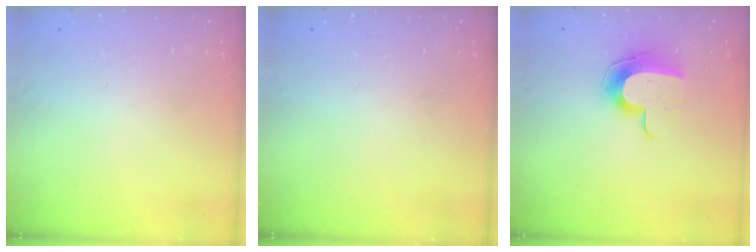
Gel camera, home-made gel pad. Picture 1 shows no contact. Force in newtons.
{"total": 0.0}
{"total": 10.3, "press": 10.3, "slide": 0.3}